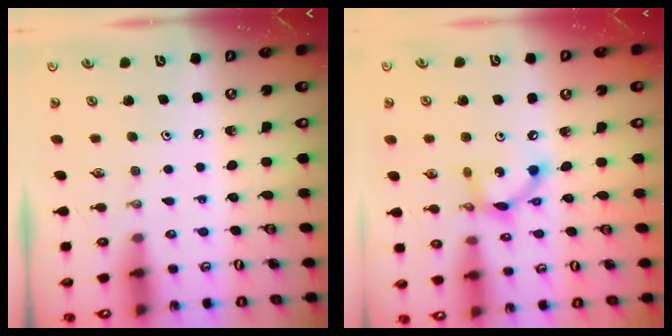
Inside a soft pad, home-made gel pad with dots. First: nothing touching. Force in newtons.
{"total": 9.8, "press": 9.8, "slide": 0.7}